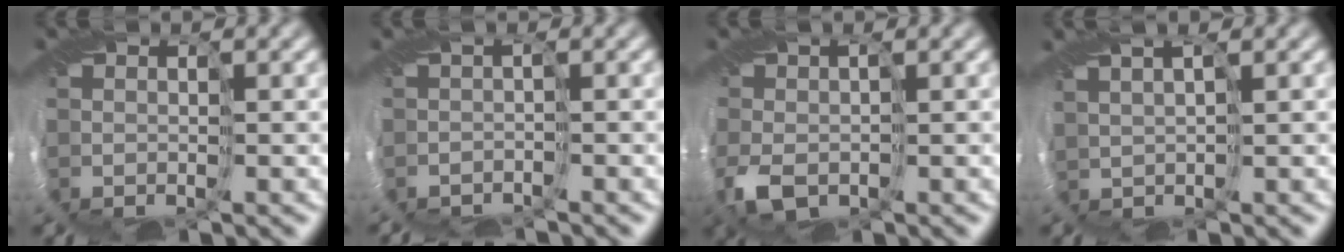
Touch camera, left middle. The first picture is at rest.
{"total": 1.4, "force": [-1.1, 0.6, 0.6], "torque": [0.003, 0.000, -0.013]}
{"total": 3.5, "force": [-1.1, 2.3, 2.4], "torque": [-0.064, 0.000, -0.023]}
{"total": 3.2, "force": [2.0, 1.3, 2.1], "torque": [-0.046, 0.014, 0.032]}